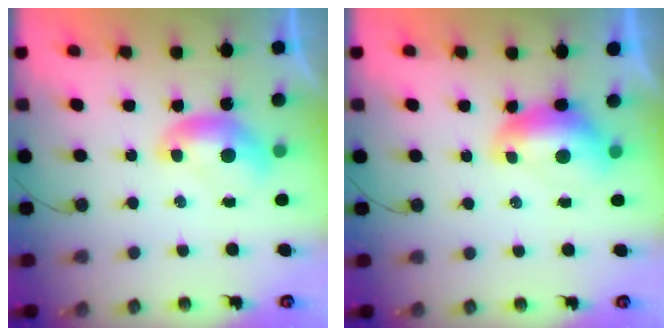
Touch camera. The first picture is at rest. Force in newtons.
{"total": 1.3, "press": 1.2, "slide": 0.6}